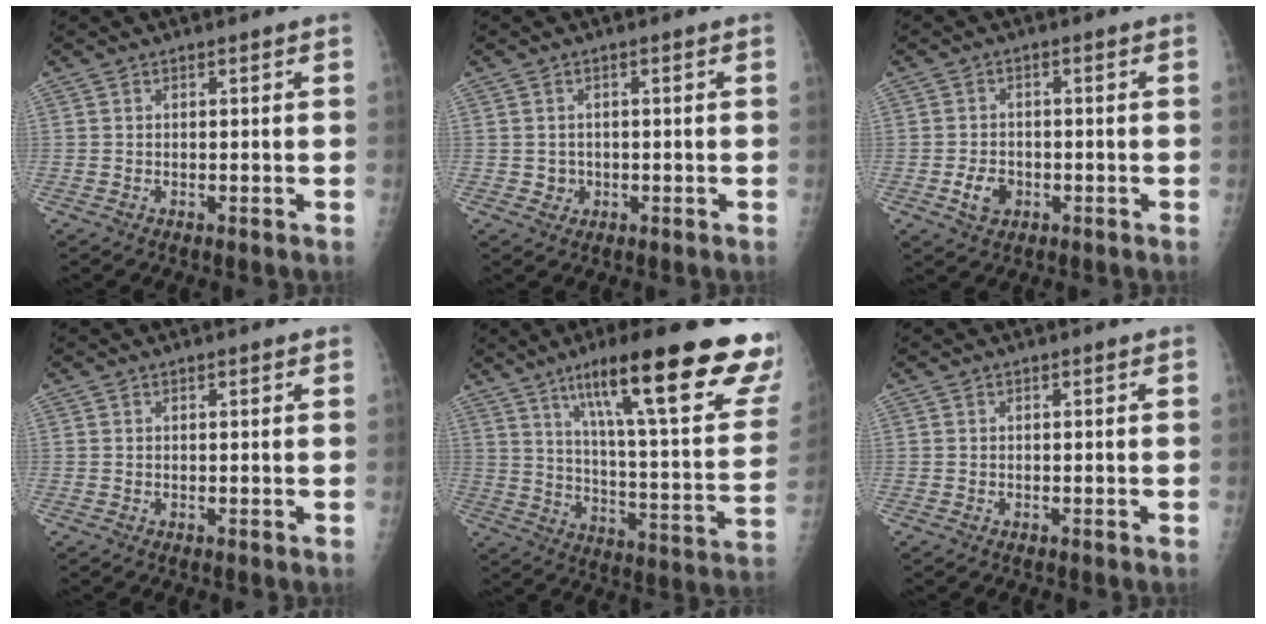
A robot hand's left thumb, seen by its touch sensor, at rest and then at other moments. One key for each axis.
{"total": 2.0, "fx": -0.3, "fy": 1.9, "fz": 0.4, "tx": 0.002, "ty": 0.005, "tz": -0.002}
{"total": 4.2, "fx": -1.5, "fy": 3.1, "fz": 2.3, "tx": -0.032, "ty": 0.006, "tz": -0.023}
{"total": 0.7, "fx": 0.5, "fy": 0.2, "fz": 0.4, "tx": -0.006, "ty": -0.001, "tz": 0.005}
{"total": 30.2, "fx": 18.5, "fy": 4.9, "fz": 23.4, "tx": -0.294, "ty": -0.047, "tz": 0.273}
{"total": 0.0}